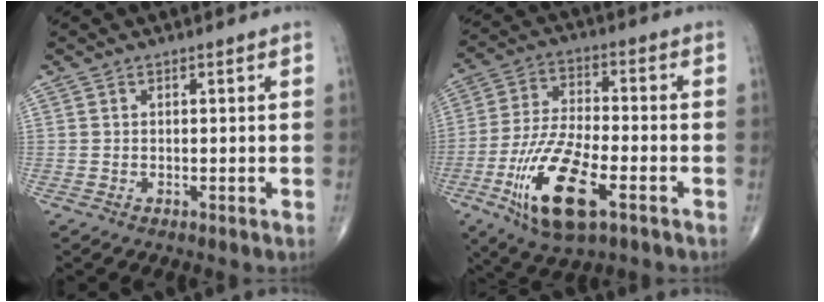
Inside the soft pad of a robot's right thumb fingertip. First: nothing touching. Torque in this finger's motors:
{"motor_torque": [0.41, 0.65, 1.00, 0.39, 0.47]}